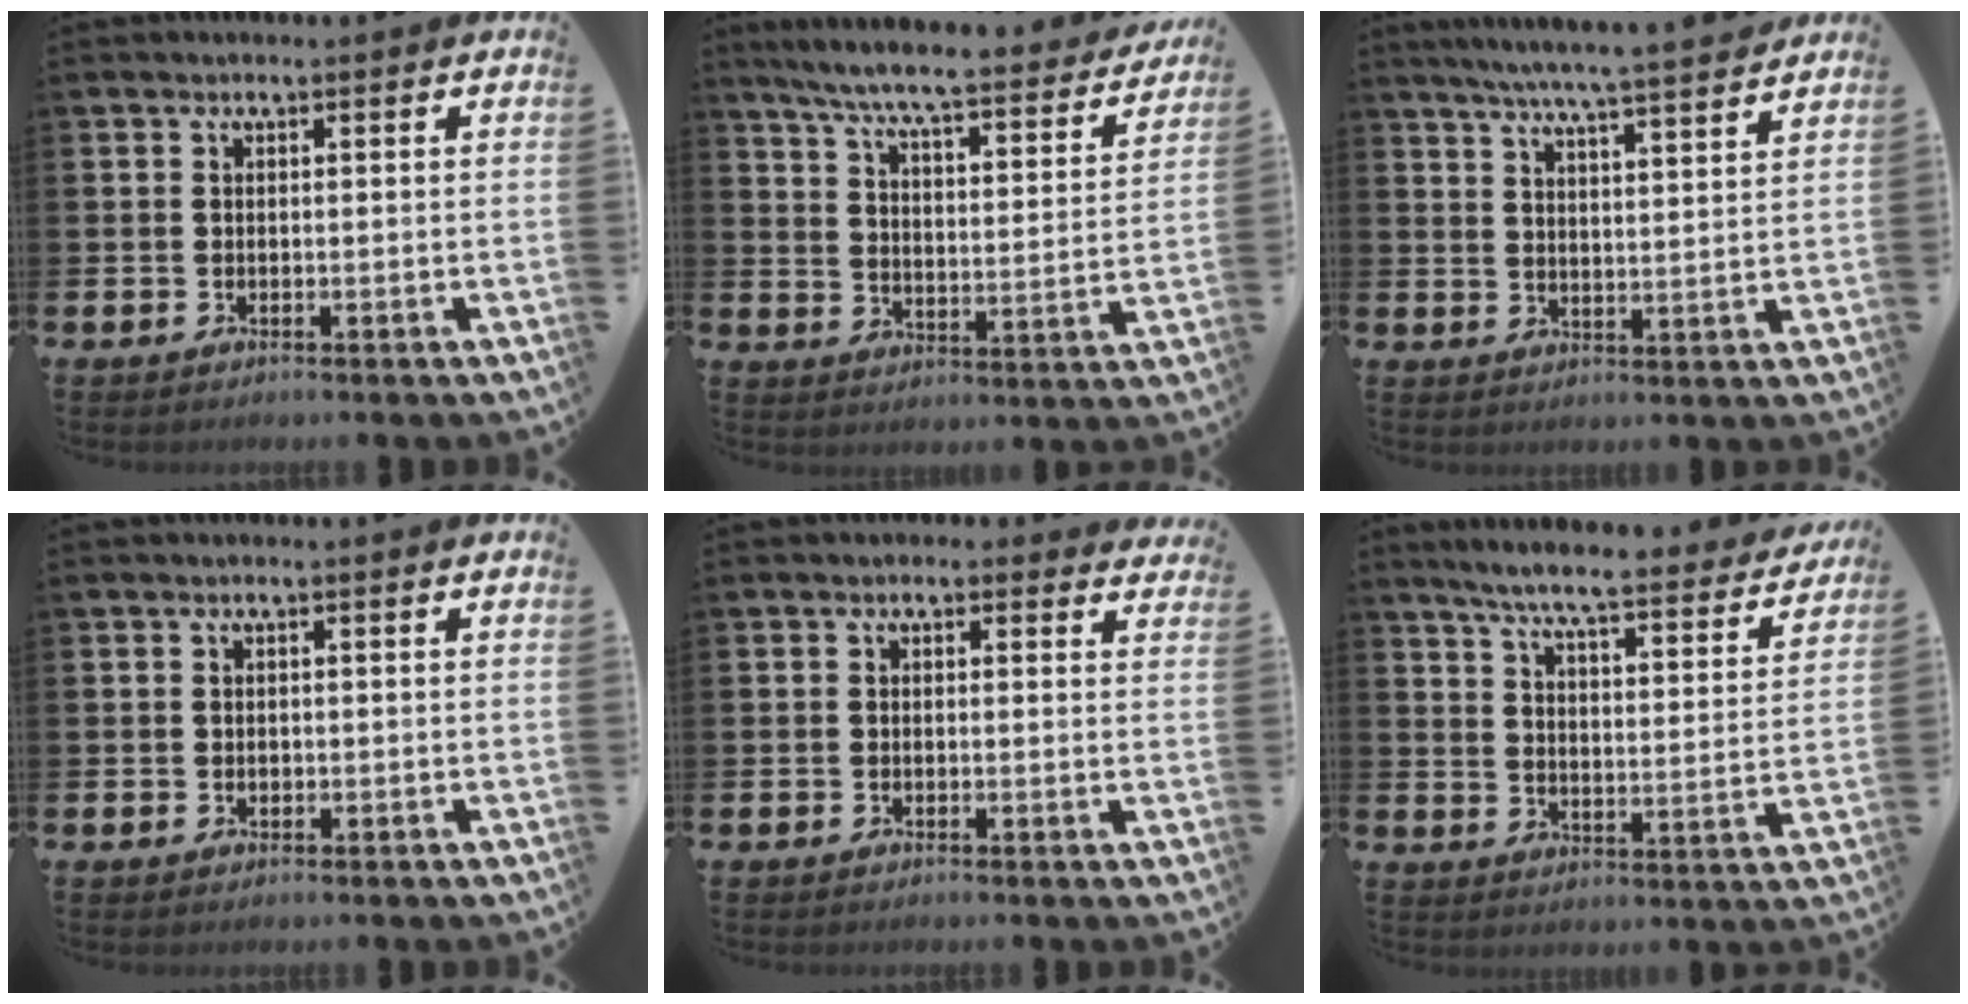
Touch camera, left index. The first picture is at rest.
{"total": 7.1, "force": [6.4, 0.3, 3.1], "torque": [-0.084, -0.051, 0.103]}
{"total": 6.5, "force": [6.2, -0.5, 2.1], "torque": [-0.058, -0.038, 0.107]}
{"total": 0.6, "force": [0.0, 0.5, 0.3], "torque": [-0.004, 0.004, -0.001]}
{"total": 0.6, "force": [0.3, 0.5, 0.2], "torque": [-0.003, 0.008, 0.004]}
{"total": 6.9, "force": [6.2, 0.0, 2.8], "torque": [-0.076, -0.048, 0.101]}